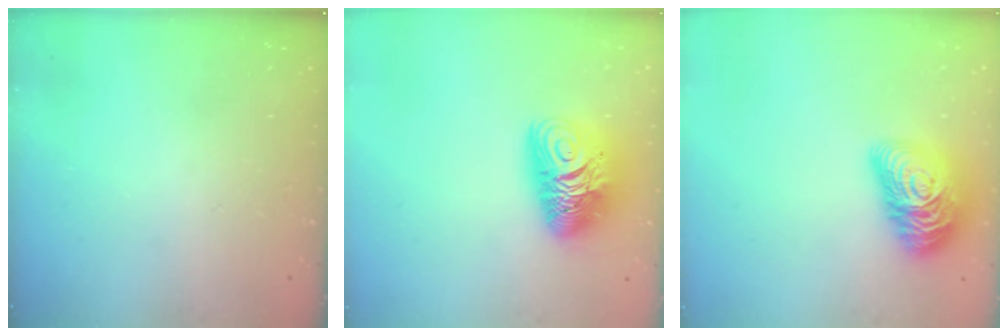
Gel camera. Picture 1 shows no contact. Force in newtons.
{"total": 12.7, "press": 12.6, "slide": 1.3}
{"total": 18.1, "press": 18.0, "slide": 0.9}